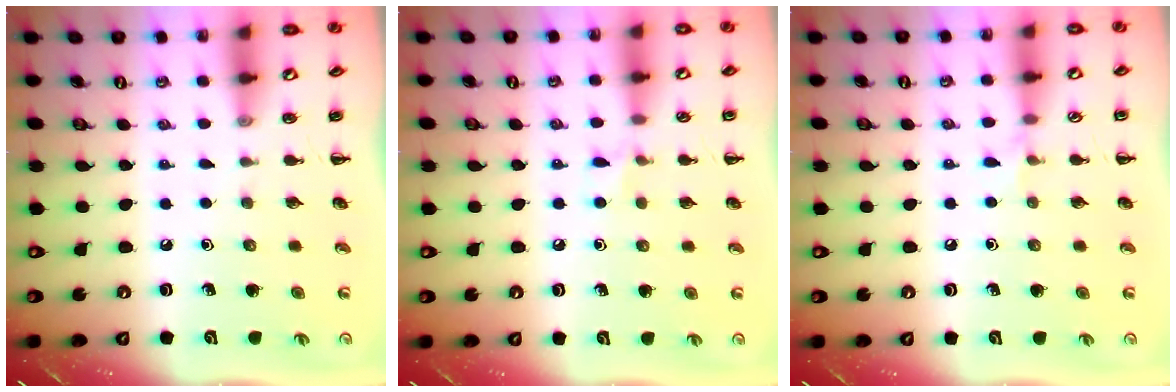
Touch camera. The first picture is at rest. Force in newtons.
{"total": 4.1, "press": 3.8, "slide": 1.4}
{"total": 4.3, "press": 4.0, "slide": 1.6}